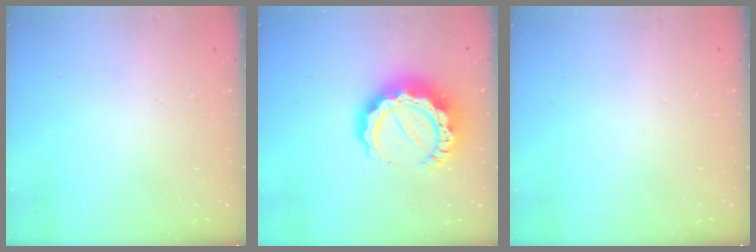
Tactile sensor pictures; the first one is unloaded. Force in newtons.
{"total": 15.2, "press": 15.1, "slide": 1.3}
{"total": 0.0}